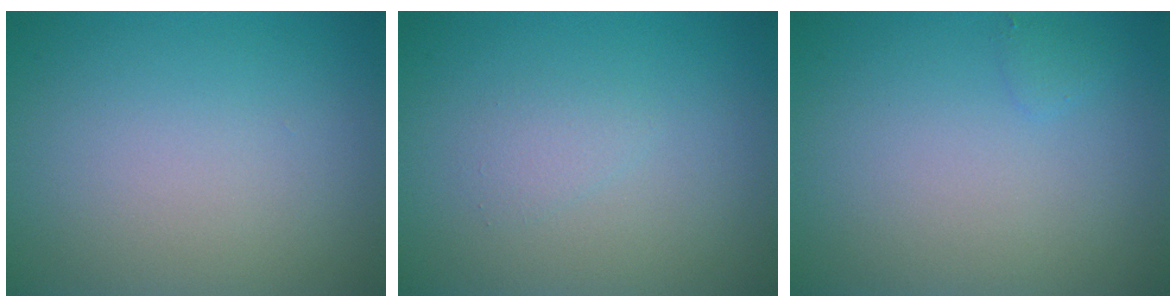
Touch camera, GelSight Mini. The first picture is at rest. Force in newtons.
{"total": 1.1, "press": 1.1, "slide": 0.1}
{"total": 0.6, "press": 0.6, "slide": 0.0}